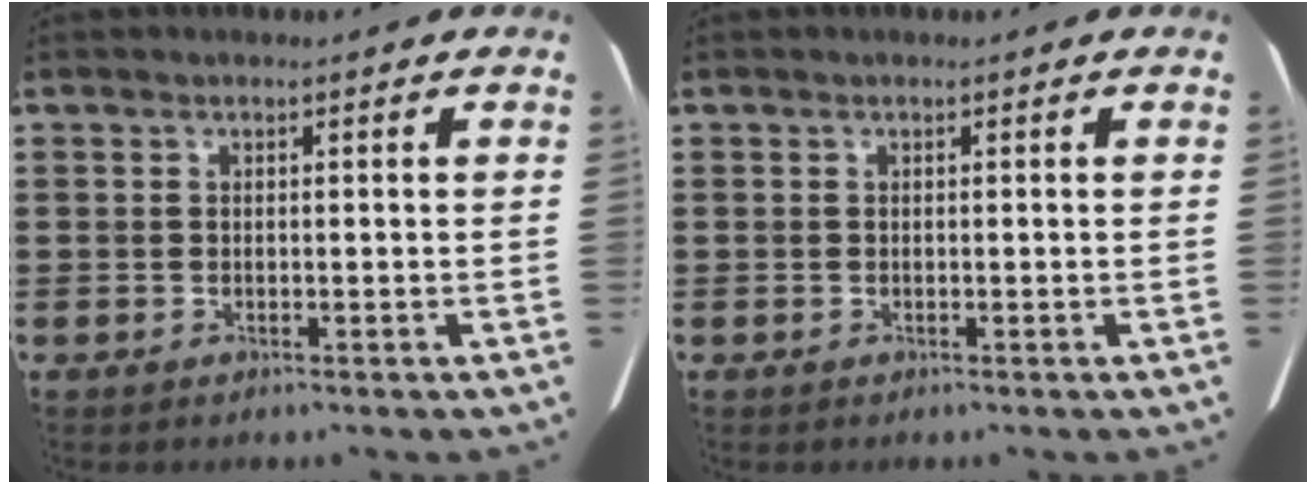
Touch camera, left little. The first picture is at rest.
{"total": 0.0}